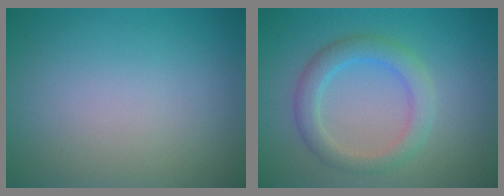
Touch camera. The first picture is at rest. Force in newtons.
{"total": 3.4, "press": 3.4, "slide": 0.0}